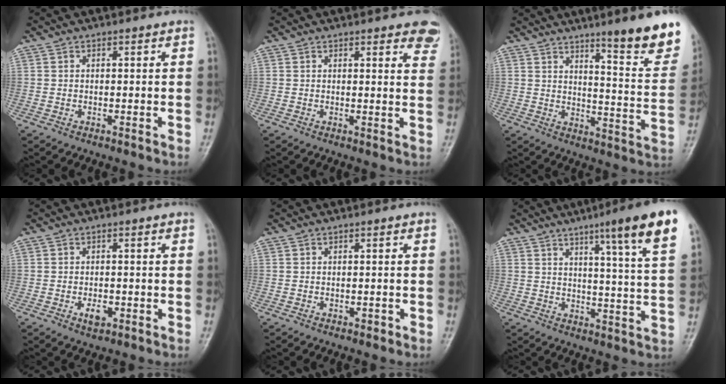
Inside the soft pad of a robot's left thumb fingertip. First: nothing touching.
{"total": 7.2, "force": [5.6, 2.2, 4.0], "torque": [-0.021, -0.022, 0.049]}
{"total": 16.0, "force": [10.8, 2.0, 11.7], "torque": [-0.124, -0.079, 0.150]}
{"total": 2.7, "force": [-1.0, 1.5, 2.0], "torque": [-0.029, 0.003, -0.014]}
{"total": 1.0, "force": [-0.5, 0.6, 0.6], "torque": [-0.005, 0.006, -0.006]}
{"total": 15.5, "force": [8.9, 0.6, 12.7], "torque": [-0.171, -0.041, 0.113]}